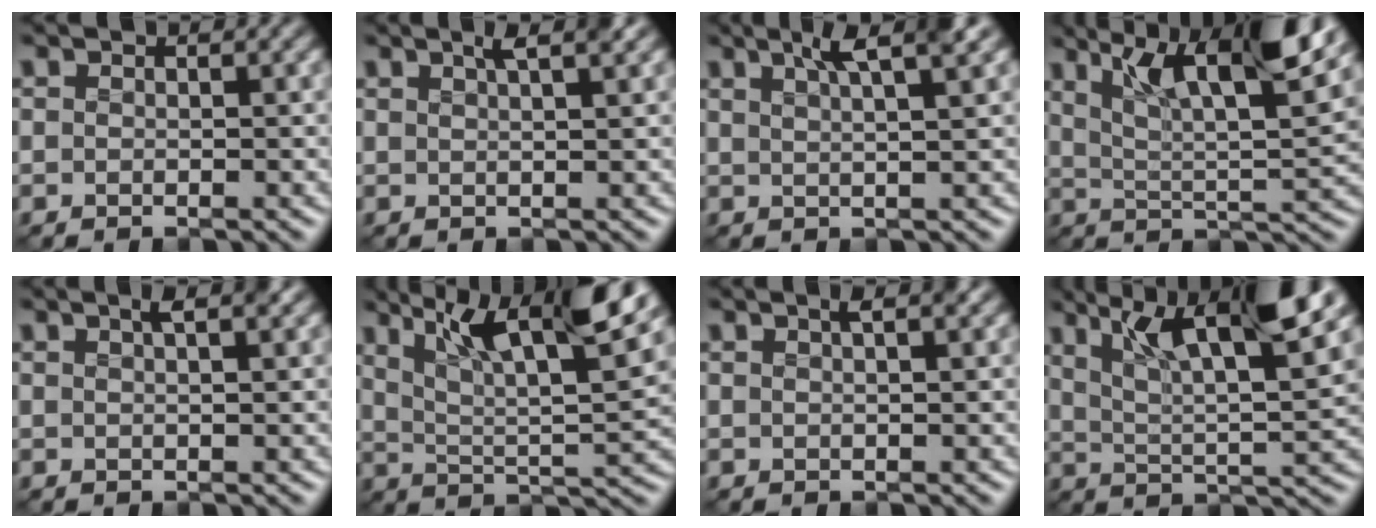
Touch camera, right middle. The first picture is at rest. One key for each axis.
{"total": 3.3, "fx": 2.0, "fy": 1.0, "fz": 2.5, "tx": -0.014, "ty": 0.013, "tz": 0.010}
{"total": 5.1, "fx": 3.2, "fy": 1.0, "fz": 3.8, "tx": -0.044, "ty": 0.020, "tz": 0.039}
{"total": 10.4, "fx": 5.5, "fy": 2.8, "fz": 8.4, "tx": -0.140, "ty": 0.004, "tz": 0.089}
{"total": 2.4, "fx": 1.4, "fy": 0.7, "fz": 1.9, "tx": -0.012, "ty": 0.006, "tz": 0.012}
{"total": 11.8, "fx": 6.5, "fy": 3.6, "fz": 9.2, "tx": -0.156, "ty": 0.009, "tz": 0.102}
{"total": 2.0, "fx": 1.1, "fy": 0.5, "fz": 1.5, "tx": -0.012, "ty": 0.005, "tz": 0.011}
{"total": 11.5, "fx": 6.0, "fy": 3.1, "fz": 9.2, "tx": -0.152, "ty": 0.010, "tz": 0.097}